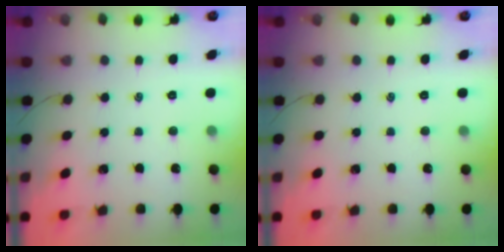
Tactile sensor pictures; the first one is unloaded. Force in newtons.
{"total": 0.0}